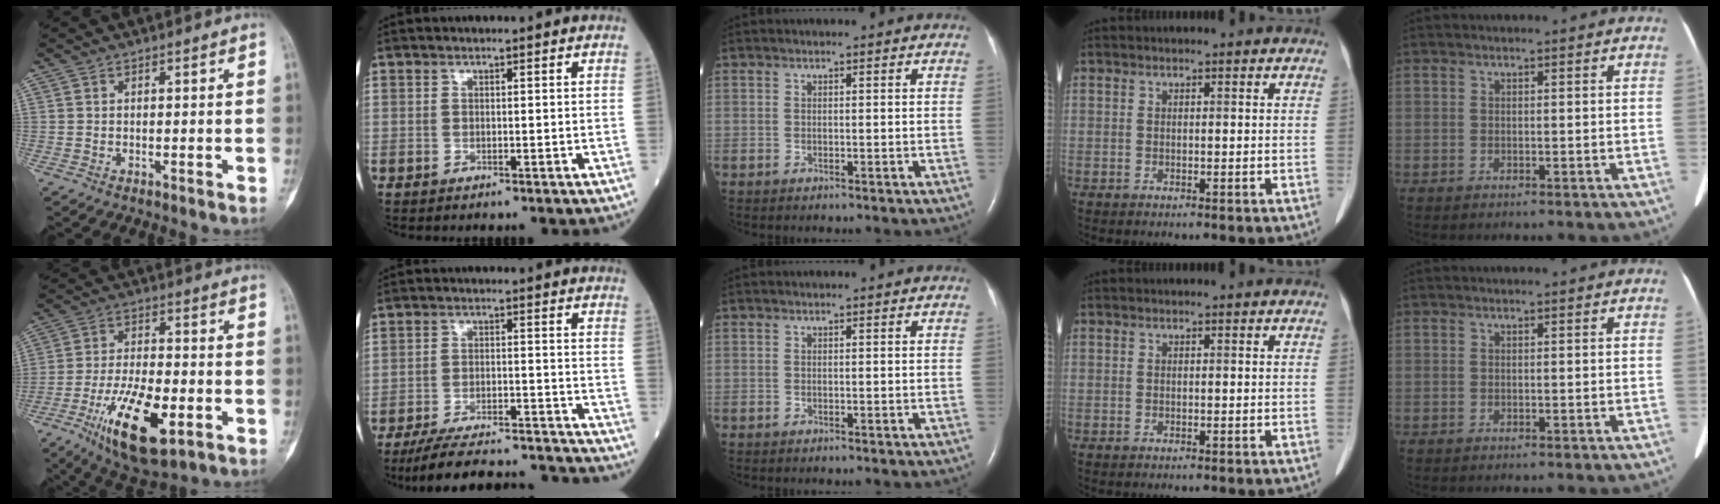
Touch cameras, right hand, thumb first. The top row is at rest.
{"thumb": {"total": 16.7, "force": [-6.6, 6.7, 13.8], "torque": [-0.240, 0.011, -0.103]}, "index": {"total": 18.7, "force": [-17.7, 2.0, 5.8], "torque": [-0.097, 0.000, -0.249]}}